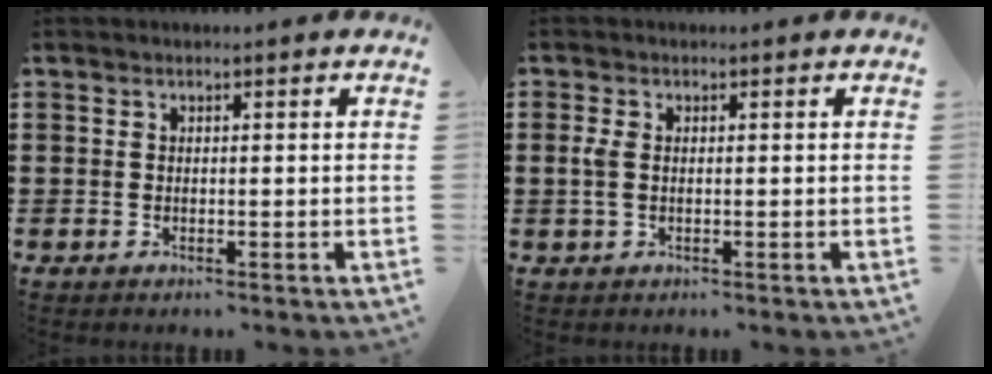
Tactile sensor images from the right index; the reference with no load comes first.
{"total": 2.4, "force": [0.0, 1.1, 2.1], "torque": [-0.065, -0.004, -0.008]}